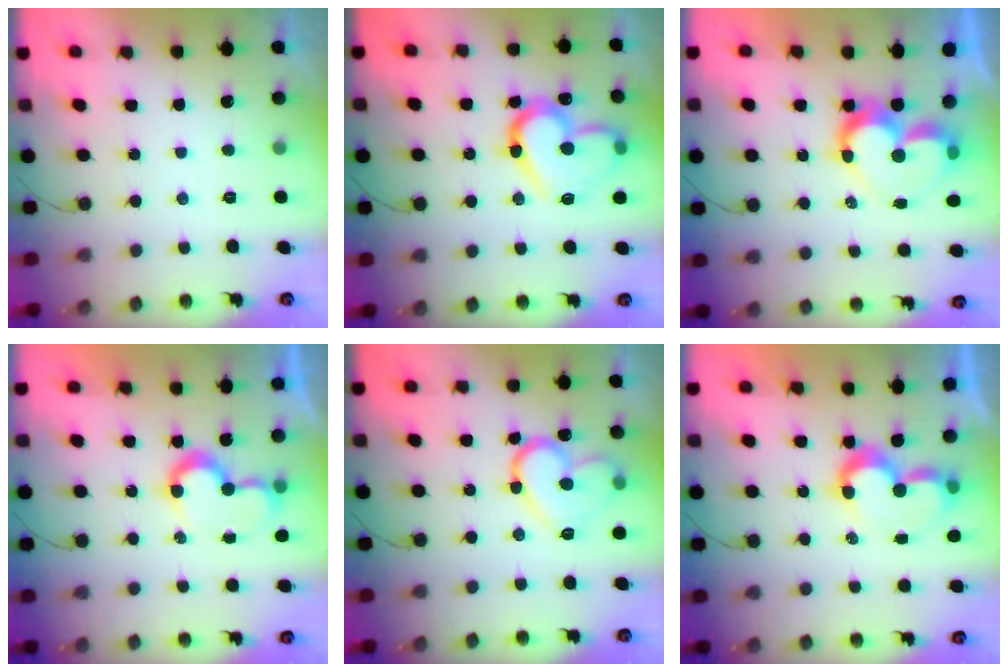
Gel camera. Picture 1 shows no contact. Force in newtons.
{"total": 18.4, "press": 18.2, "slide": 2.0}
{"total": 12.3, "press": 12.2, "slide": 1.1}
{"total": 7.8, "press": 7.8, "slide": 0.1}
{"total": 14.2, "press": 14.1, "slide": 1.4}
{"total": 7.9, "press": 7.9, "slide": 0.8}